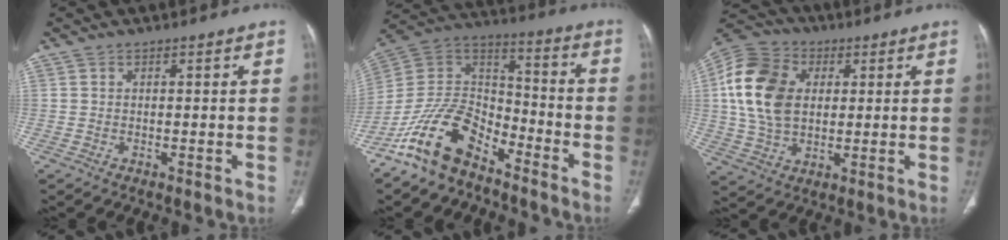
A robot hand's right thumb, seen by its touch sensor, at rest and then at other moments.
{"total": 15.1, "force": [-10.4, 8.0, 7.6], "torque": [-0.123, 0.089, -0.206]}
{"total": 16.2, "force": [2.7, 11.4, 11.1], "torque": [-0.205, 0.009, 0.046]}